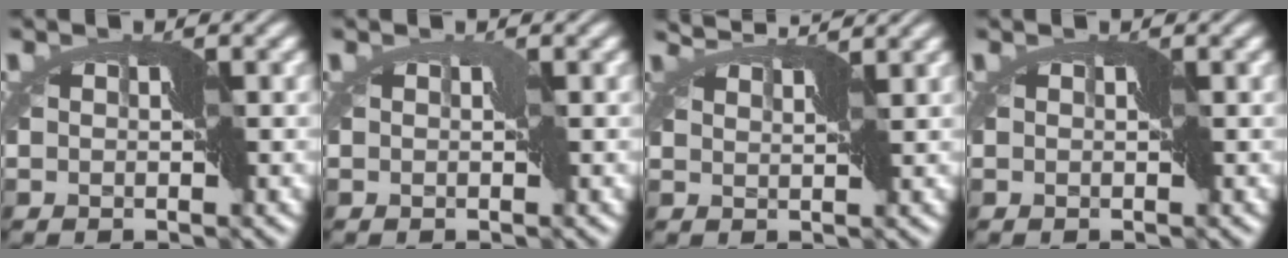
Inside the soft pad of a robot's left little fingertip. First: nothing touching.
{"total": 0.0}
{"total": 3.8, "force": [3.6, 0.4, 1.2], "torque": [-0.027, 0.012, 0.045]}
{"total": 0.0}